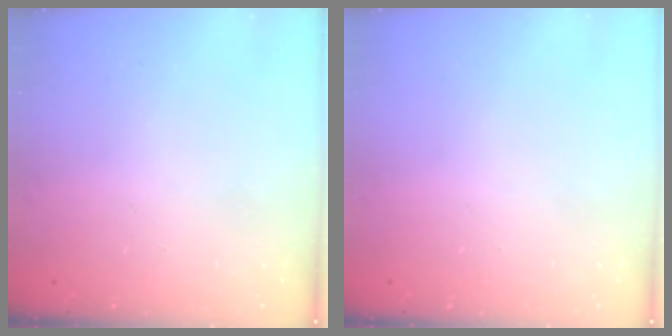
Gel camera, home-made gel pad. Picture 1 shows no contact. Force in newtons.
{"total": 0.0}